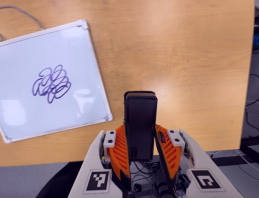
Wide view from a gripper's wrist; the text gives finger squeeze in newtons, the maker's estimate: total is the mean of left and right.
{"total": 4.3, "left": 2.9, "right": 5.8}